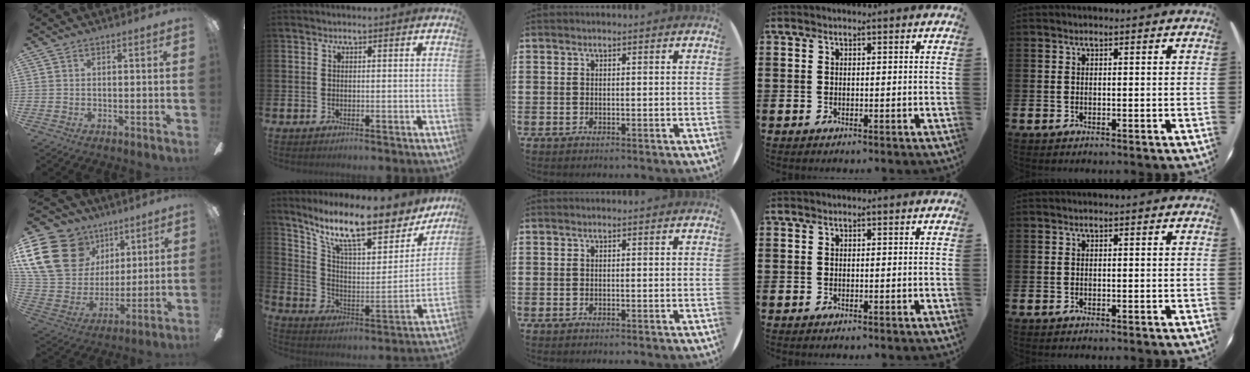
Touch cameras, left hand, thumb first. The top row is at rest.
{"thumb": {"total": 22.7, "force": [10.1, 17.0, 11.1], "torque": [-0.236, -0.032, 0.200]}, "index": {"total": 13.7, "force": [10.7, 4.0, 7.5], "torque": [-0.164, -0.071, 0.182]}}